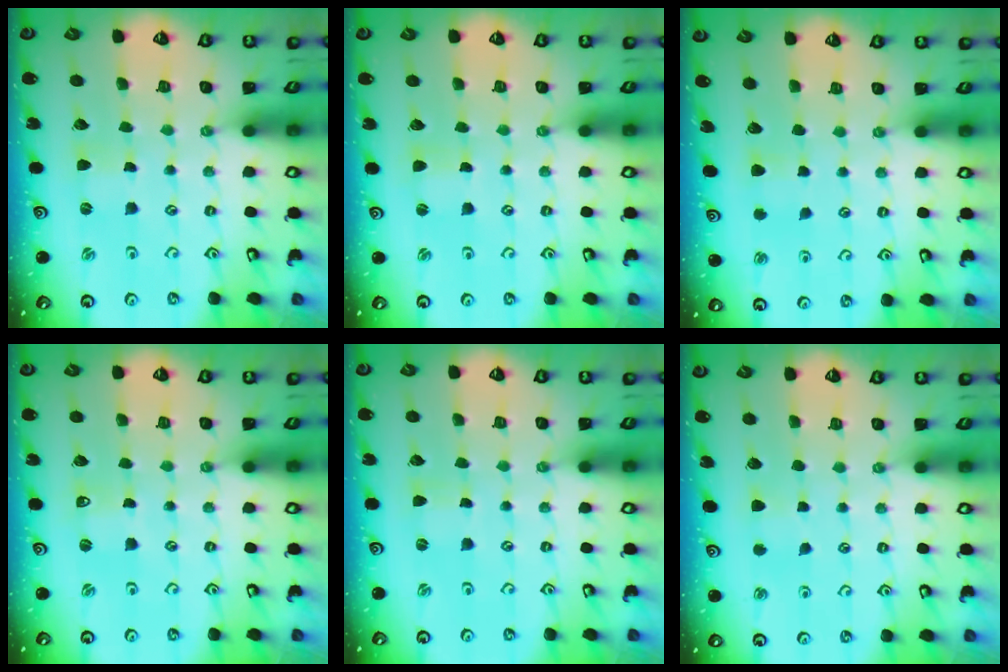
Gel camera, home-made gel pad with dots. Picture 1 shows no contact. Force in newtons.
{"total": 0.6, "press": 0.5, "slide": 0.2}
{"total": 3.8, "press": 3.7, "slide": 0.8}
{"total": 0.7, "press": 0.7, "slide": 0.0}
{"total": 0.0}
{"total": 2.9, "press": 2.8, "slide": 0.4}